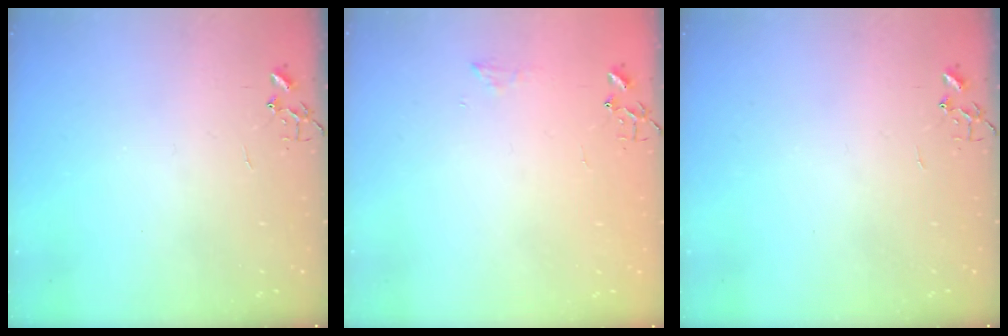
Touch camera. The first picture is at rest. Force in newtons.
{"total": 5.9, "press": 5.8, "slide": 0.9}
{"total": 0.0}